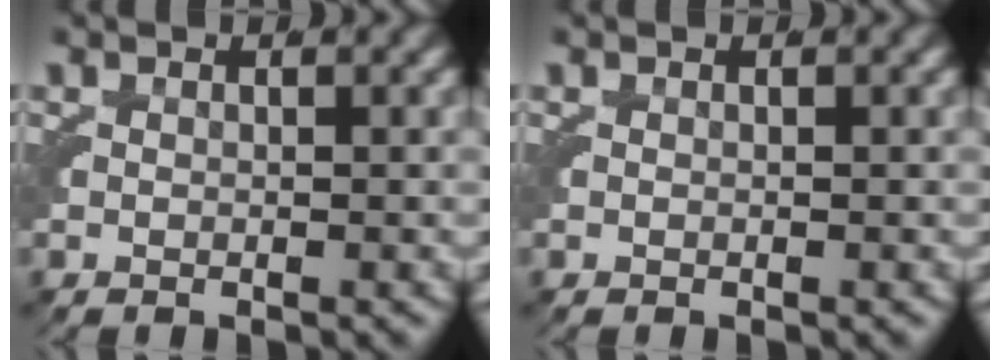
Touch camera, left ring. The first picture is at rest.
{"total": 0.0}